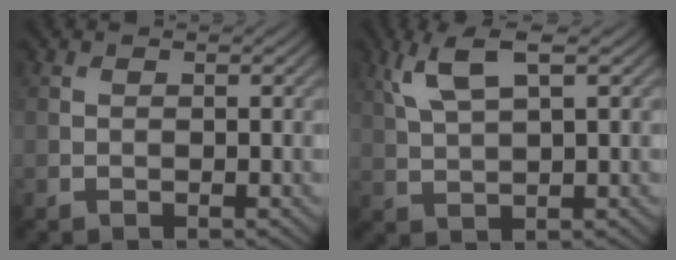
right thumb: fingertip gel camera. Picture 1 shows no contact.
{"total": 5.6, "force": [2.8, 1.5, 4.6], "torque": [-0.111, 0.010, 0.060]}